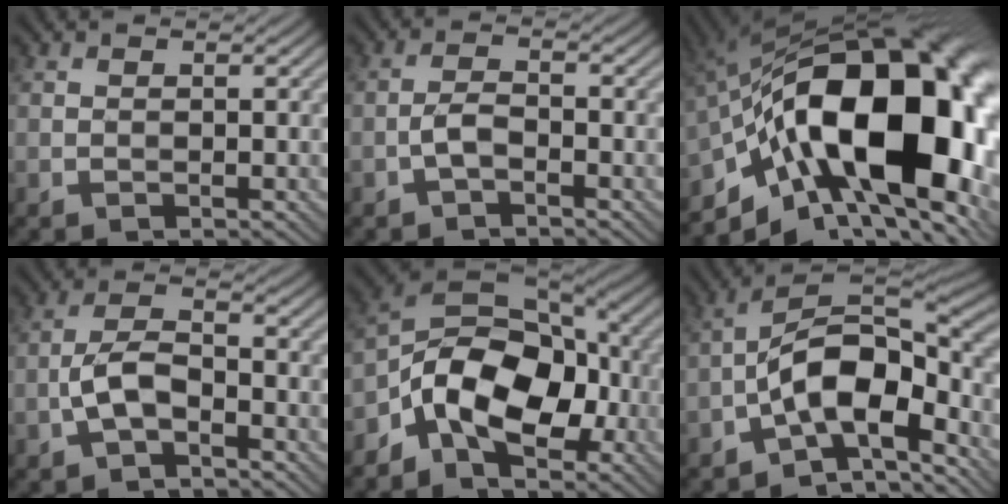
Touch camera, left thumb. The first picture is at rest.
{"total": 2.5, "force": [-1.4, 1.0, 1.8], "torque": [-0.037, 0.006, -0.033]}
{"total": 22.4, "force": [-4.3, 11.6, 18.7], "torque": [-0.320, -0.009, -0.059]}
{"total": 4.7, "force": [-2.1, 2.1, 3.6], "torque": [-0.073, 0.011, -0.051]}
{"total": 12.2, "force": [-4.6, 7.4, 8.5], "torque": [-0.148, 0.002, -0.097]}
{"total": 12.9, "force": [-5.5, 5.9, 10.1], "torque": [-0.161, -0.003, -0.113]}